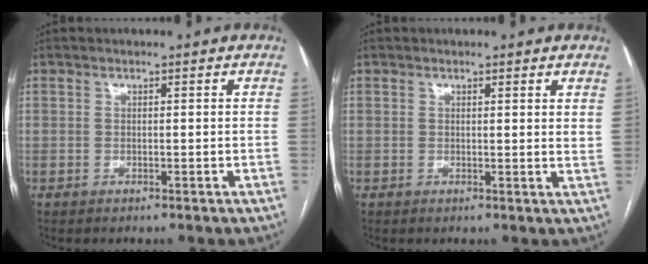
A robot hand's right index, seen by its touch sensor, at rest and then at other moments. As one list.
[{"total": 1.8, "force": [1.5, 0.0, 0.9], "torque": [-0.014, -0.008, 0.012]}]